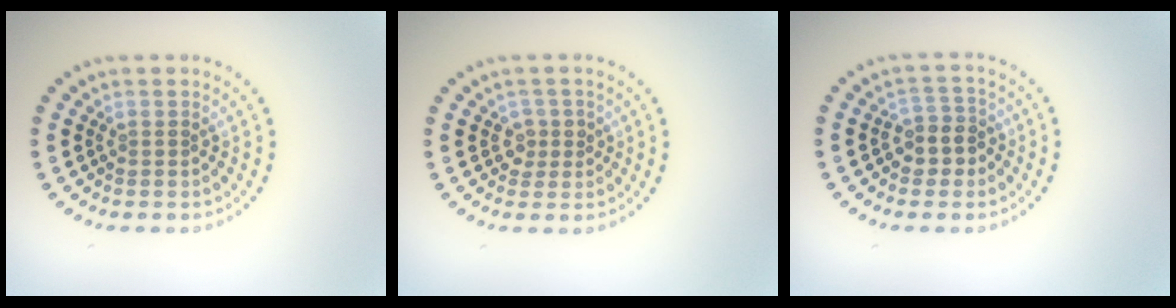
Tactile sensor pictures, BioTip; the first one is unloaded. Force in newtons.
{"total": 1.6, "press": 1.4, "slide": 0.7}
{"total": 2.6, "press": 2.2, "slide": 1.3}